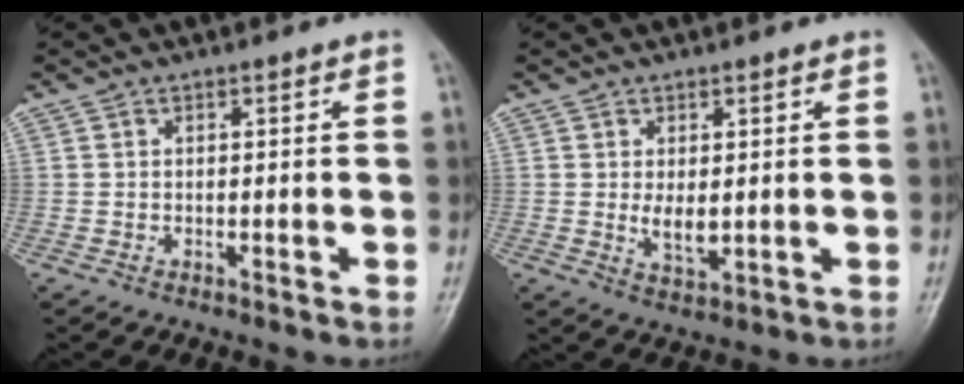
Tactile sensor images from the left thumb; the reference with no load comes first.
{"total": 4.0, "force": [0.3, 1.9, 3.4], "torque": [-0.052, -0.012, 0.014]}